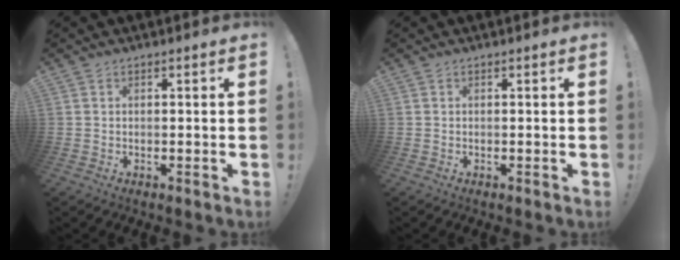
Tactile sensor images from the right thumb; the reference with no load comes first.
{"total": 0.0}